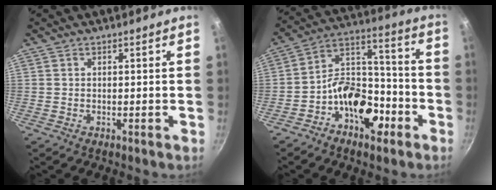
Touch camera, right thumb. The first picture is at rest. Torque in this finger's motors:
{"motor_torque": [1.56, 1.26, 1.25, -0.96, 0.09]}